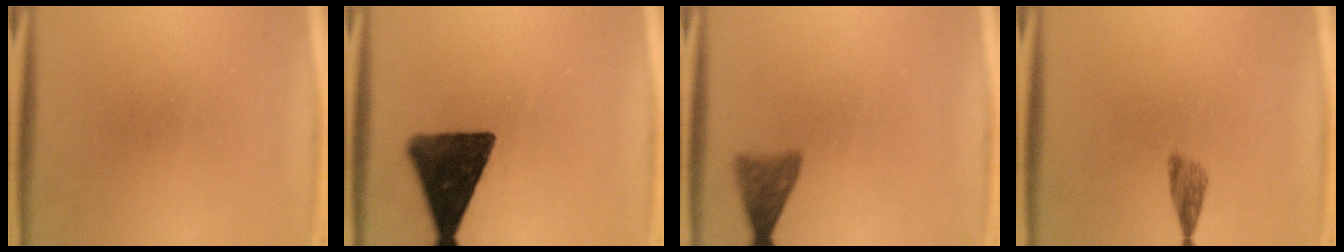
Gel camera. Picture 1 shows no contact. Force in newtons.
{"total": 13.9}
{"total": 3.5}
{"total": 2.1}